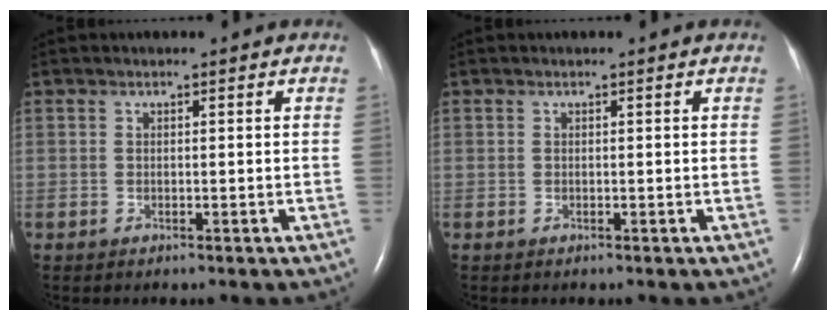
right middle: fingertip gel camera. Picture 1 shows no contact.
{"total": 0.0}